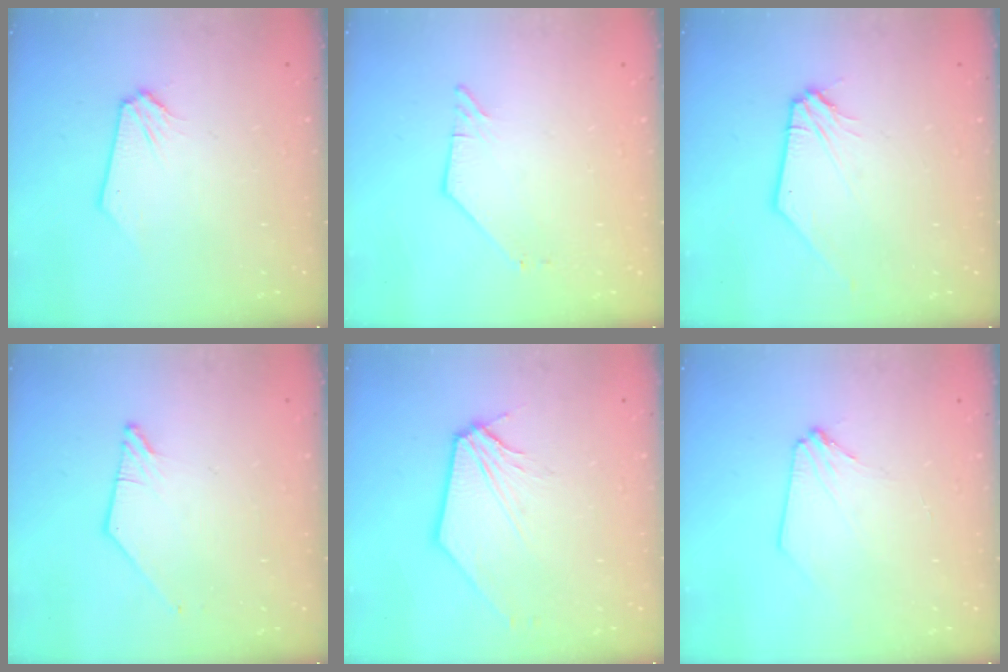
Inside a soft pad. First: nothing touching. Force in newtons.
{"total": 2.7, "press": 2.7, "slide": 0.4}
{"total": 1.9, "press": 1.9, "slide": 0.3}
{"total": 0.8, "press": 0.8, "slide": 0.2}
{"total": 4.4, "press": 4.3, "slide": 0.8}
{"total": 2.6, "press": 2.5, "slide": 0.4}